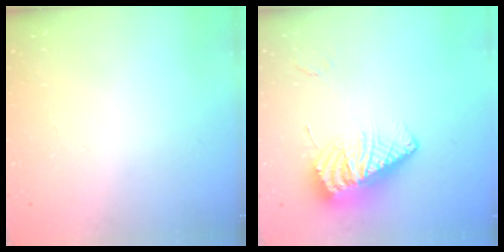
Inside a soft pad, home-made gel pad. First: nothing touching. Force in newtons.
{"total": 14.4, "press": 14.3, "slide": 2.0}